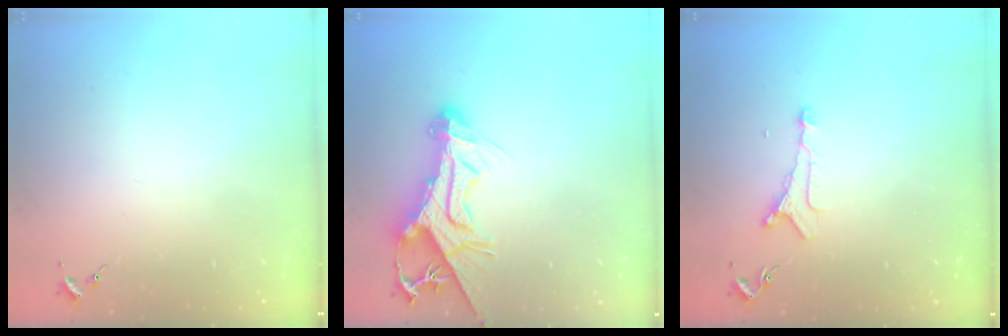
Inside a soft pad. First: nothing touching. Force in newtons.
{"total": 15.8, "press": 15.6, "slide": 2.0}
{"total": 5.2, "press": 5.2, "slide": 0.4}